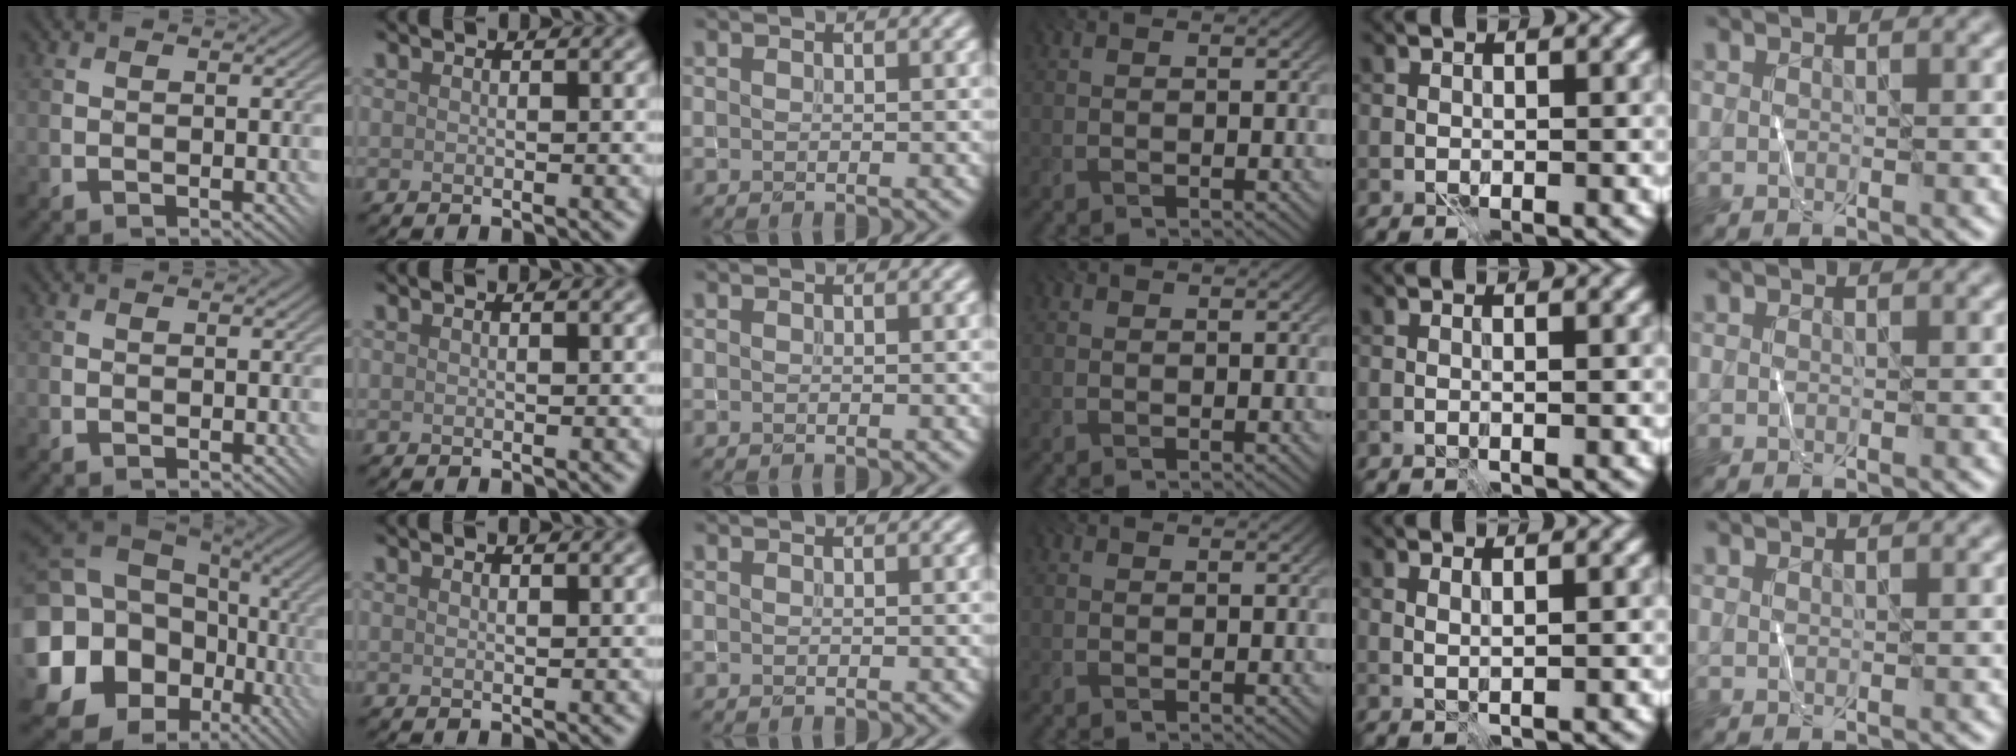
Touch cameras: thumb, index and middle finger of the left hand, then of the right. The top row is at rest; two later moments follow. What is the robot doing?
{"motion": "fold", "object": "shorts"}